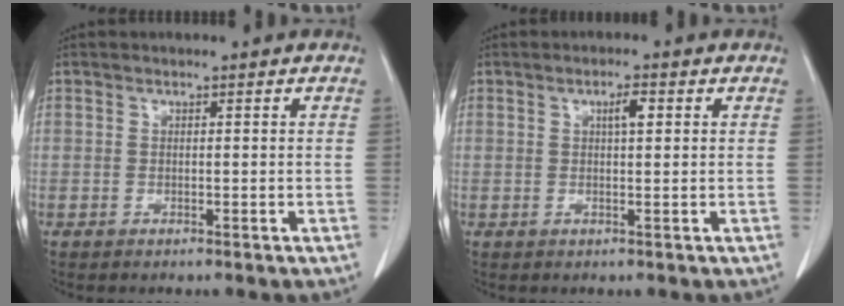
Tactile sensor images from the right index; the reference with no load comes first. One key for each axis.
{"total": 2.3, "fx": 0.8, "fy": 0.2, "fz": 2.2, "tx": -0.036, "ty": 0.002, "tz": 0.011}